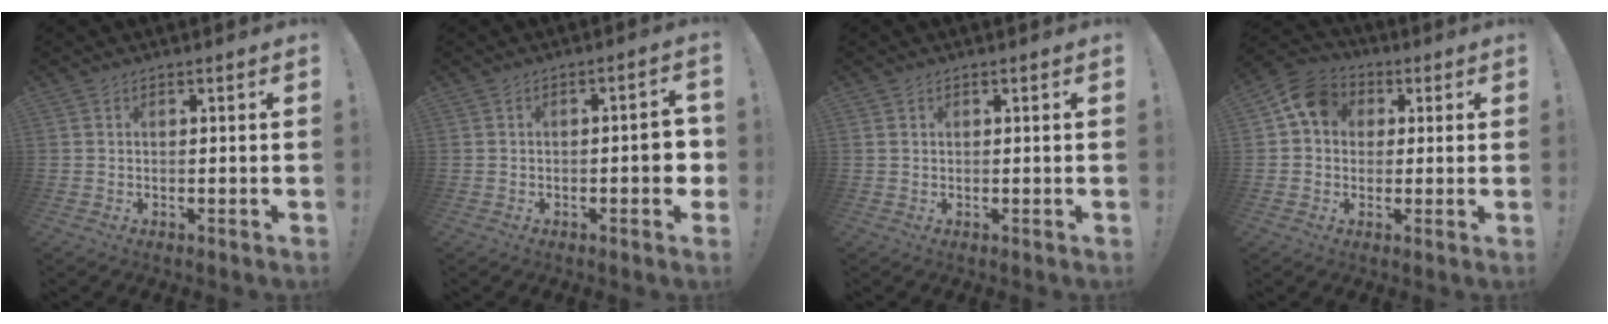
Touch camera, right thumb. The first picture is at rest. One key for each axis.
{"total": 5.8, "fx": -1.2, "fy": 1.9, "fz": 5.3, "tx": -0.066, "ty": 0.004, "tz": -0.019}
{"total": 0.5, "fx": 0.3, "fy": 0.5, "fz": 0.1, "tx": -0.001, "ty": 0.001, "tz": 0.005}
{"total": 10.0, "fx": 2.7, "fy": 8.2, "fz": 5.0, "tx": -0.070, "ty": 0.005, "tz": 0.055}